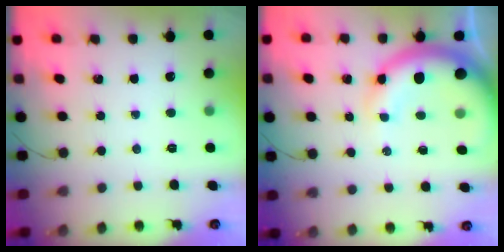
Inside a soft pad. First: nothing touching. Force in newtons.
{"total": 10.9, "press": 10.7, "slide": 2.4}